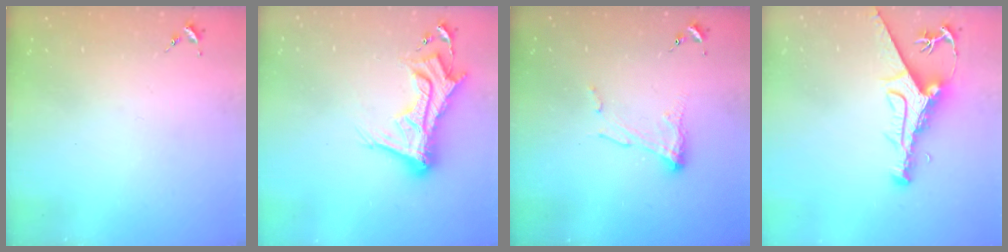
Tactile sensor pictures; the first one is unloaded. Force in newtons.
{"total": 15.4, "press": 15.3, "slide": 1.3}
{"total": 8.2, "press": 8.1, "slide": 0.4}
{"total": 12.9, "press": 12.8, "slide": 1.4}